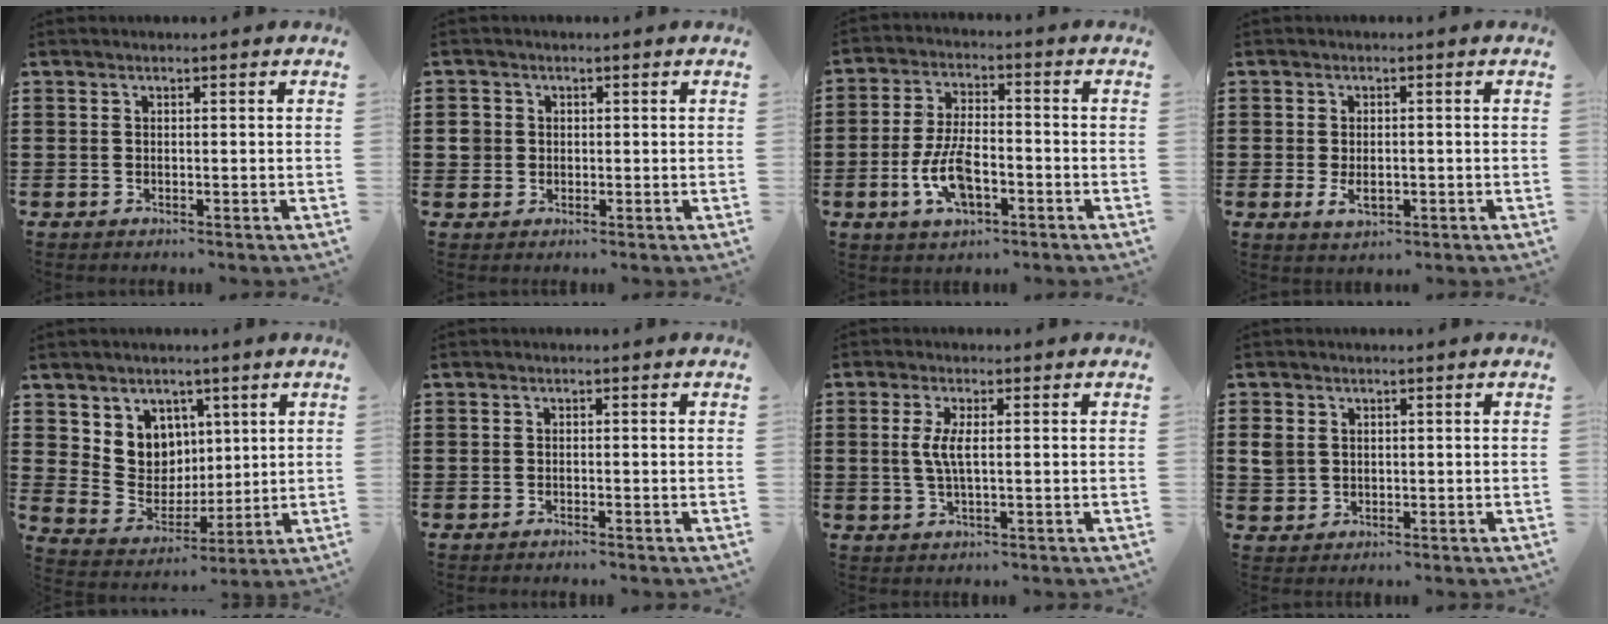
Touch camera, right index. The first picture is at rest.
{"total": 2.1, "force": [0.0, 2.1, 0.5], "torque": [-0.016, 0.008, -0.003]}
{"total": 8.4, "force": [-2.9, 3.8, 6.8], "torque": [-0.154, -0.003, -0.057]}
{"total": 2.9, "force": [-0.6, 1.6, 2.3], "torque": [-0.046, -0.002, -0.010]}
{"total": 7.2, "force": [3.7, 6.2, 0.1], "torque": [-0.042, -0.026, 0.074]}
{"total": 0.5, "force": [-0.5, -0.1, 0.2], "torque": [-0.005, -0.005, -0.009]}
{"total": 3.6, "force": [0.2, 0.7, 3.5], "torque": [-0.073, -0.004, 0.000]}
{"total": 2.6, "force": [0.5, 2.3, 1.0], "torque": [-0.028, 0.011, 0.009]}